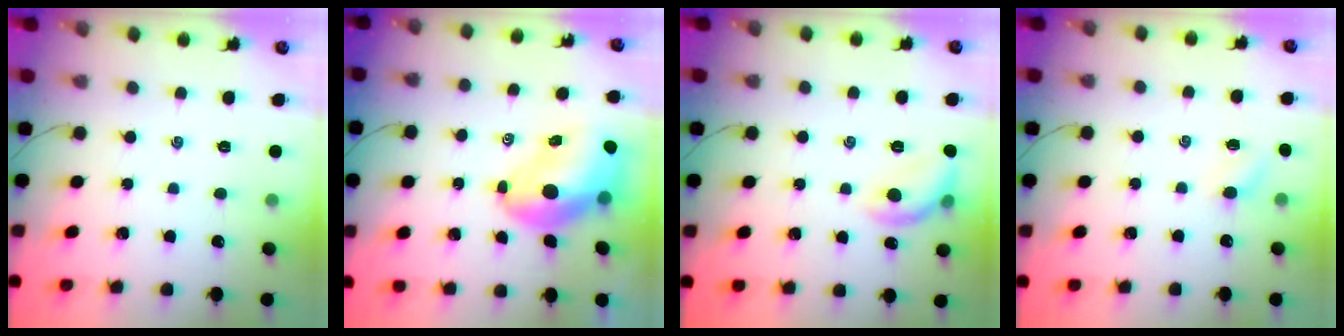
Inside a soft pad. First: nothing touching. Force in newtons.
{"total": 10.7, "press": 10.3, "slide": 3.1}
{"total": 9.2, "press": 9.2, "slide": 0.2}
{"total": 3.6, "press": 3.4, "slide": 1.3}